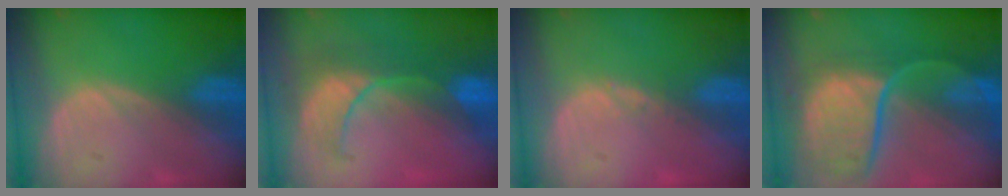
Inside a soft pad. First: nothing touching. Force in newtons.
{"total": 8.1, "press": 7.9, "slide": 1.6}
{"total": 0.6, "press": 0.5, "slide": 0.3}
{"total": 12.0, "press": 9.9, "slide": 6.7}